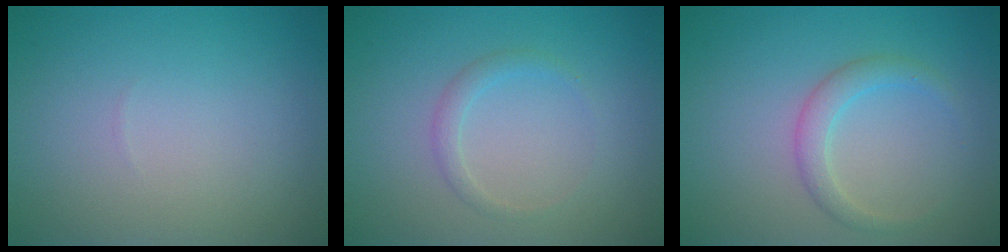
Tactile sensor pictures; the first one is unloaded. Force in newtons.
{"total": 1.3, "press": 1.3, "slide": 0.0}
{"total": 2.0, "press": 2.0, "slide": 0.2}